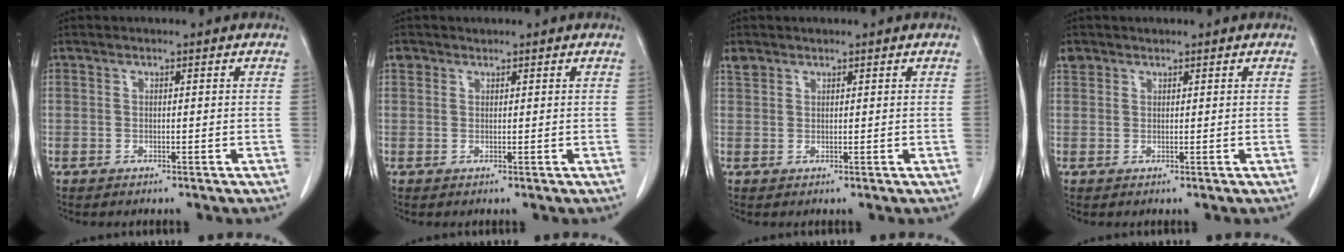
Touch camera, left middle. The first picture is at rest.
{"total": 1.0, "force": [0.8, 0.6, 0.0], "torque": [0.001, 0.006, 0.012]}
{"total": 1.4, "force": [1.2, 0.6, 0.1], "torque": [-0.005, 0.008, 0.025]}
{"total": 1.3, "force": [1.1, 0.7, 0.0], "torque": [0.002, 0.007, 0.018]}